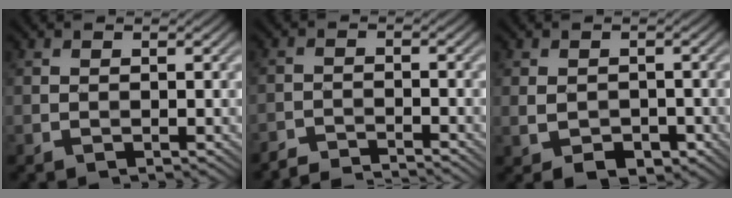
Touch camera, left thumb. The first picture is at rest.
{"total": 3.2, "force": [-3.1, 0.3, 0.8], "torque": [-0.007, -0.003, -0.064]}
{"total": 3.8, "force": [-1.4, 2.5, 2.4], "torque": [-0.046, -0.014, -0.023]}